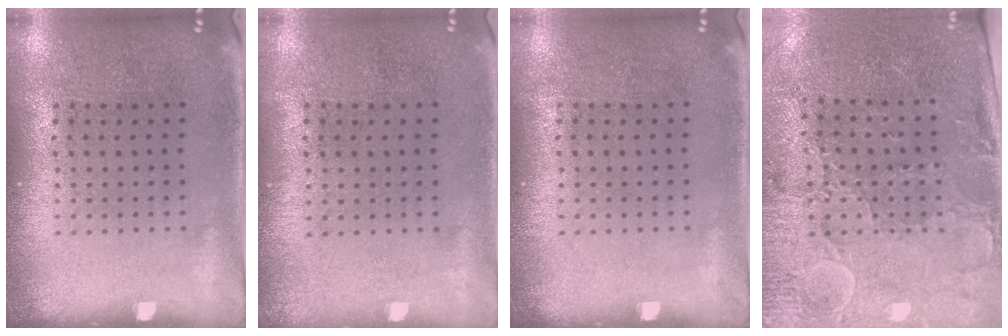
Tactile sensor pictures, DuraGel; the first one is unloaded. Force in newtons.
{"total": 0.0}
{"total": 0.0}
{"total": 3.1, "press": 2.9, "slide": 1.2}